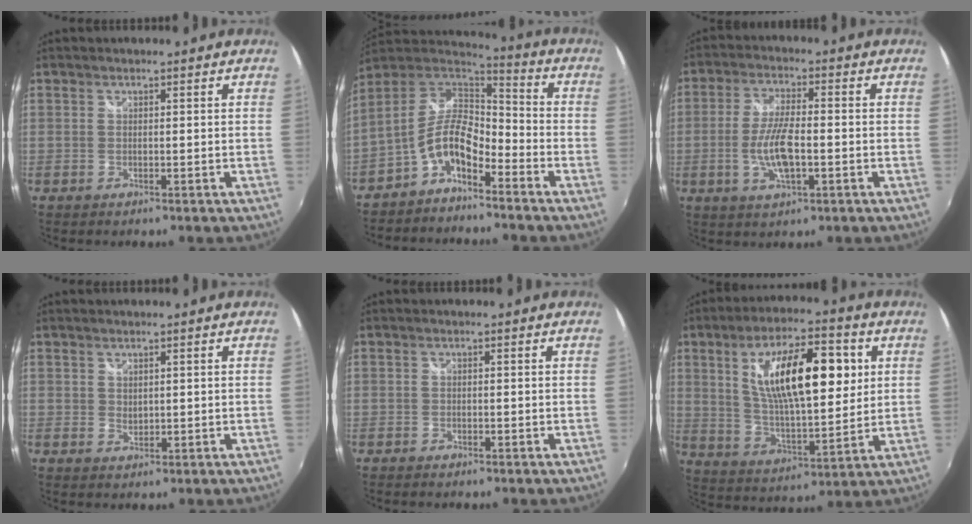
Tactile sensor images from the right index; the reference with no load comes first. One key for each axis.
{"total": 10.3, "fx": -5.5, "fy": 4.7, "fz": 7.3, "tx": -0.153, "ty": 0.016, "tz": -0.107}
{"total": 8.5, "fx": -2.0, "fy": 2.6, "fz": 7.8, "tx": -0.159, "ty": -0.003, "tz": -0.037}
{"total": 1.1, "fx": 0.7, "fy": 0.8, "fz": 0.3, "tx": -0.002, "ty": 0.001, "tz": 0.013}
{"total": 0.9, "fx": -0.8, "fy": 0.4, "fz": 0.3, "tx": -0.009, "ty": -0.003, "tz": -0.016}
{"total": 18.5, "fx": 5.4, "fy": 6.7, "fz": 16.4, "tx": -0.282, "ty": 0.013, "tz": 0.097}